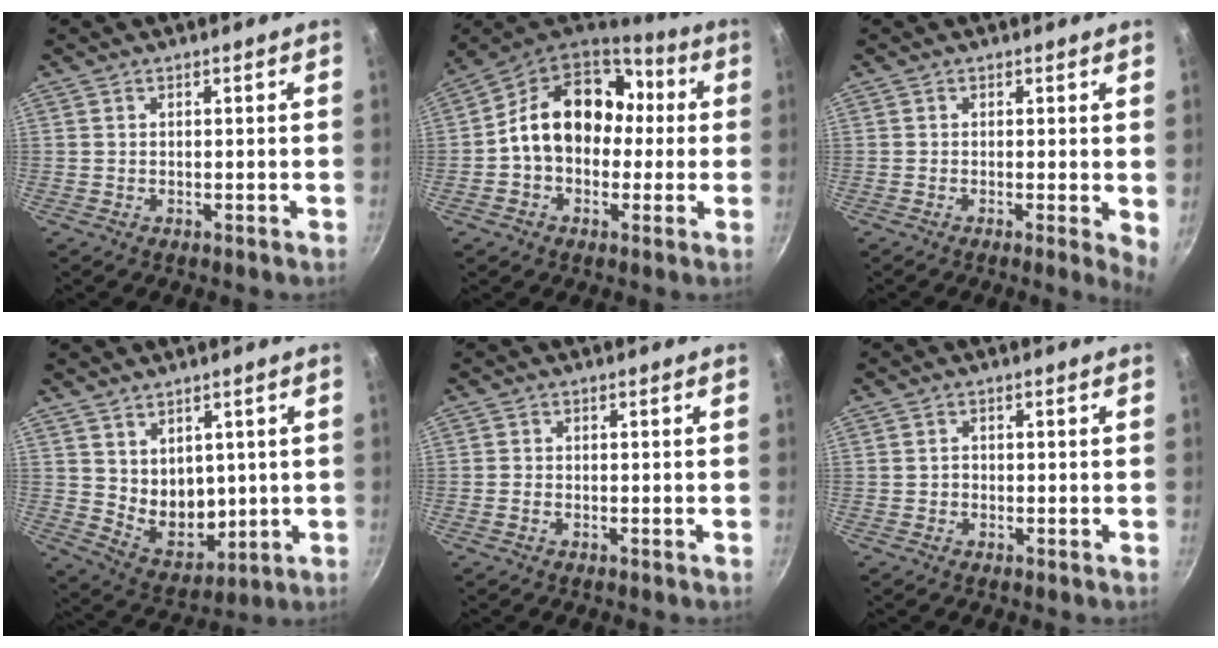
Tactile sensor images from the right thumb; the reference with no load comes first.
{"total": 18.1, "force": [1.1, 13.8, 11.6], "torque": [-0.149, 0.049, 0.005]}
{"total": 3.2, "force": [-0.2, 0.8, 3.1], "torque": [-0.040, -0.008, -0.007]}
{"total": 8.9, "force": [2.5, 6.6, 5.3], "torque": [-0.057, -0.033, 0.066]}
{"total": 1.1, "force": [-0.7, 0.6, 0.6], "torque": [-0.015, 0.007, -0.016]}
{"total": 0.9, "force": [-0.5, 0.7, 0.2], "torque": [-0.002, 0.003, -0.007]}